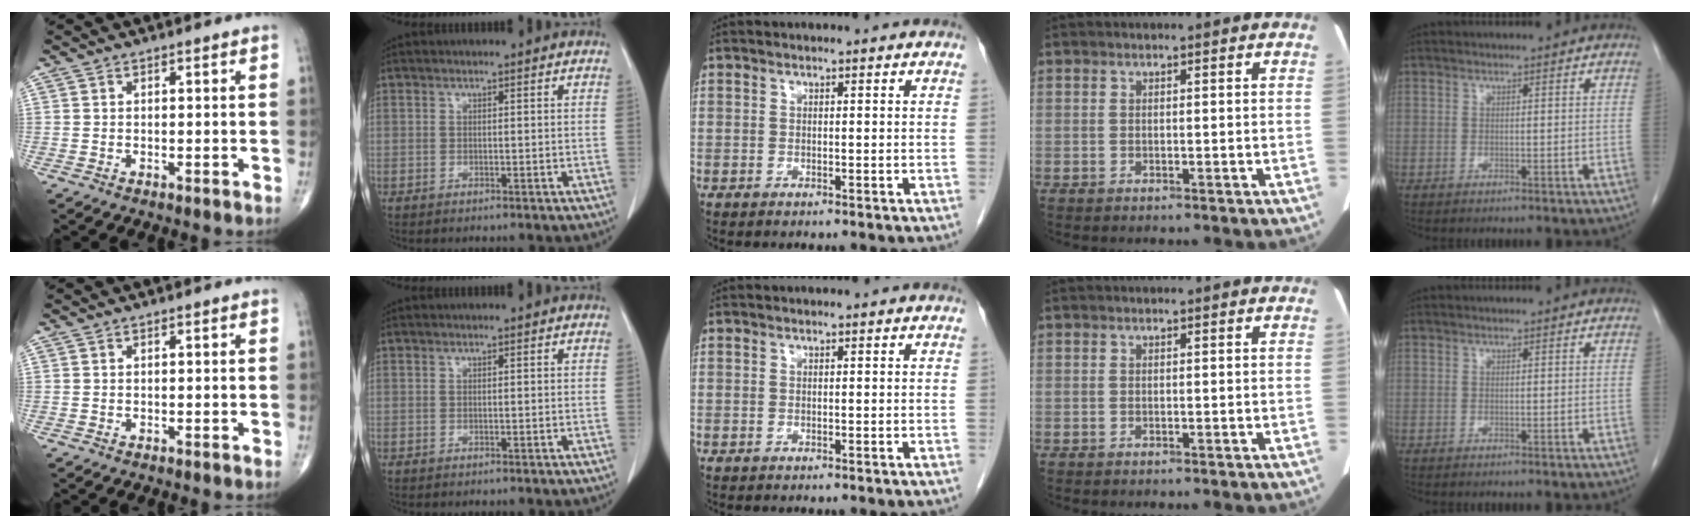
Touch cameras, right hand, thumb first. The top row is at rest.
{}